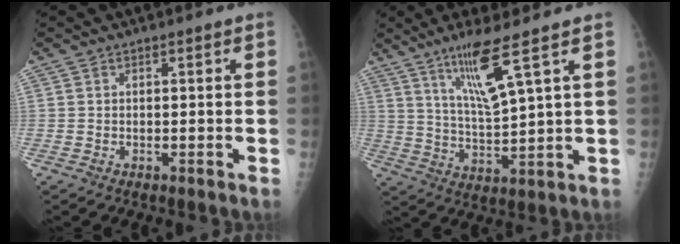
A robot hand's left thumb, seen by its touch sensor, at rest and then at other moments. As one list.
[{"total": 10.2, "force": [6.0, 0.2, 8.3], "torque": [-0.161, -0.040, 0.122]}]